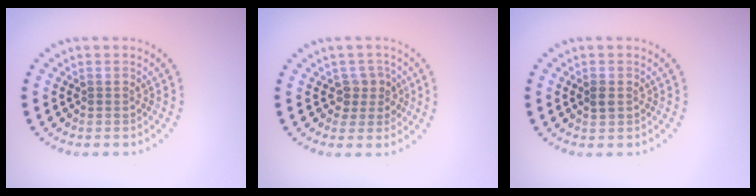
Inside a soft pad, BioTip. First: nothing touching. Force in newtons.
{"total": 2.1, "press": 1.7, "slide": 1.1}
{"total": 1.0, "press": 1.0, "slide": 0.1}